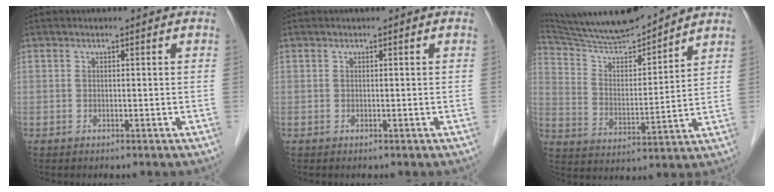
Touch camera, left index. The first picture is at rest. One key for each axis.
{"total": 0.0}
{"total": 14.4, "fx": 13.6, "fy": 0.5, "fz": 4.5, "tx": -0.086, "ty": -0.001, "tz": 0.245}